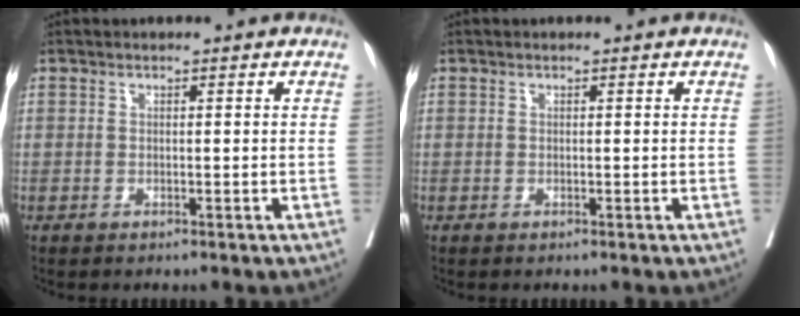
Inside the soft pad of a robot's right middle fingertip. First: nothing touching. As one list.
[{"total": 0.0}]